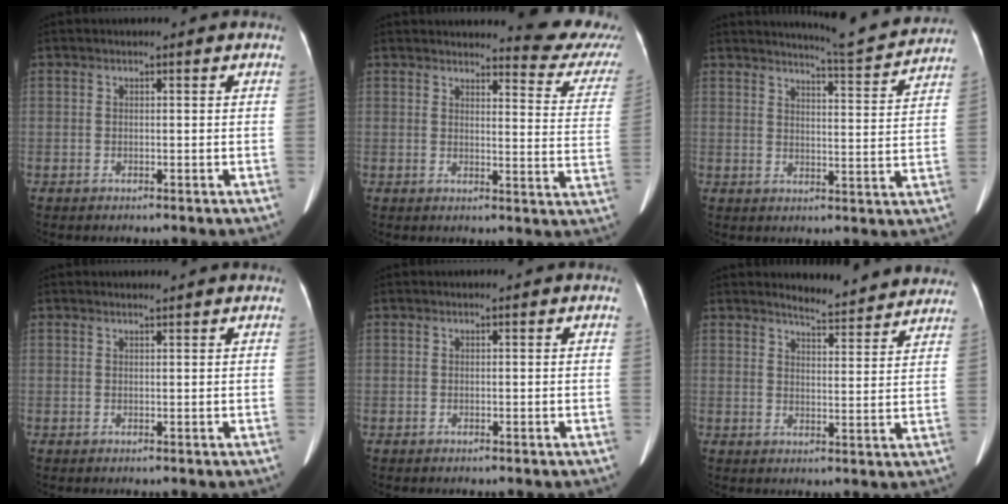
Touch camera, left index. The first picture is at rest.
{"total": 12.8, "force": [12.4, 1.3, 2.9], "torque": [-0.012, -0.069, 0.114]}
{"total": 11.3, "force": [10.9, -0.3, 2.9], "torque": [-0.048, -0.018, 0.136]}
{"total": 2.1, "force": [2.1, 0.0, 0.3], "torque": [-0.012, 0.009, 0.025]}
{"total": 0.0}
{"total": 11.9, "force": [11.5, 1.5, 2.7], "torque": [-0.023, -0.021, 0.125]}